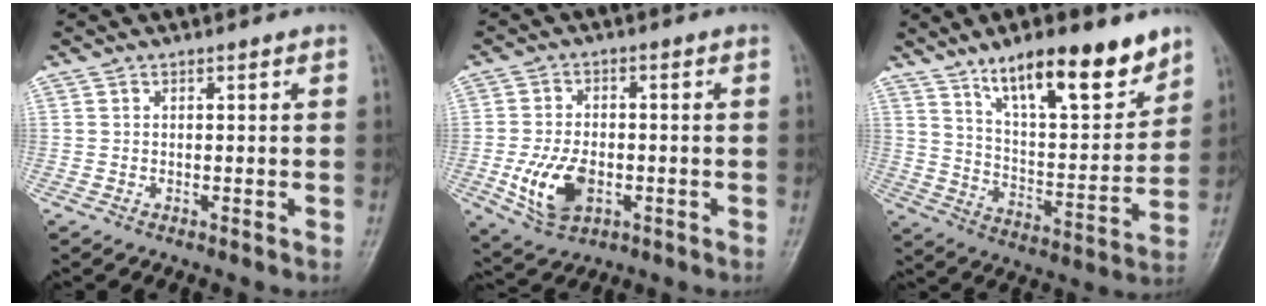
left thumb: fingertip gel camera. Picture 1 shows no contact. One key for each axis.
{"total": 9.6, "fx": -2.5, "fy": 6.0, "fz": 7.0, "tx": -0.126, "ty": 0.002, "tz": -0.037}
{"total": 17.9, "fx": 12.0, "fy": 5.6, "fz": 12.1, "tx": -0.151, "ty": -0.069, "tz": 0.205}